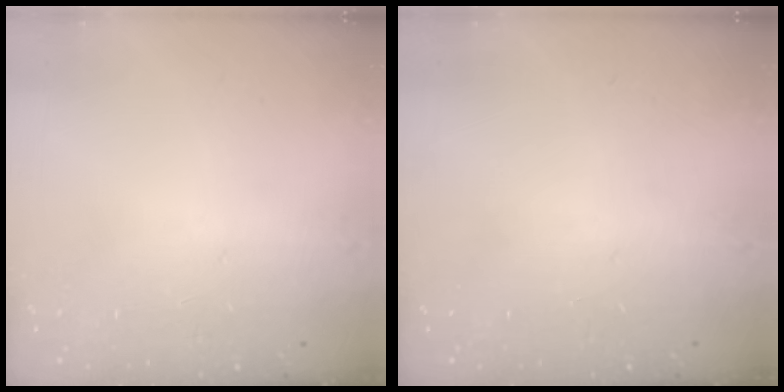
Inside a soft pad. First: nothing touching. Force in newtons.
{"total": 0.0}